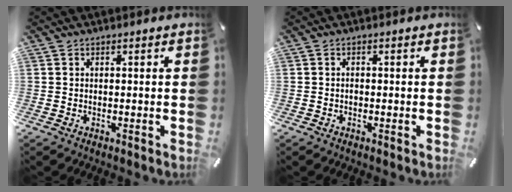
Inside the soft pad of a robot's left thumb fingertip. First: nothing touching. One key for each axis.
{"total": 0.6, "fx": -0.3, "fy": 0.4, "fz": 0.4, "tx": -0.008, "ty": 0.000, "tz": -0.007}